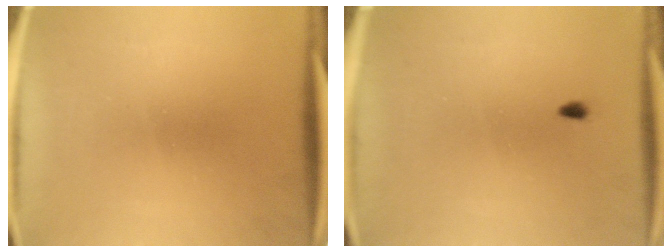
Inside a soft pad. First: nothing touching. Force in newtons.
{"total": 0.6}